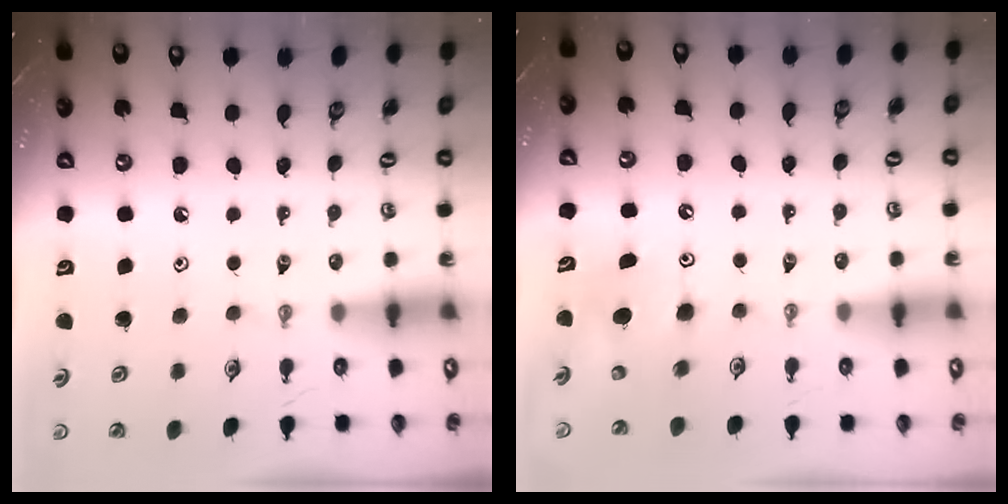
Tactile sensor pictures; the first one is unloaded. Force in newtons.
{"total": 7.0, "press": 6.9, "slide": 1.4}